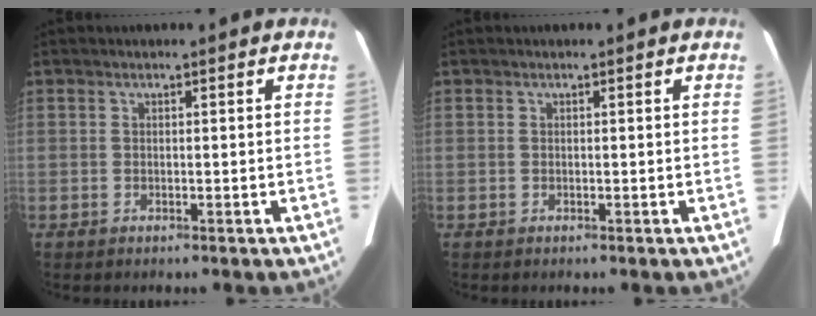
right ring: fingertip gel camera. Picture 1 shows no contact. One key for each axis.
{"total": 0.0}